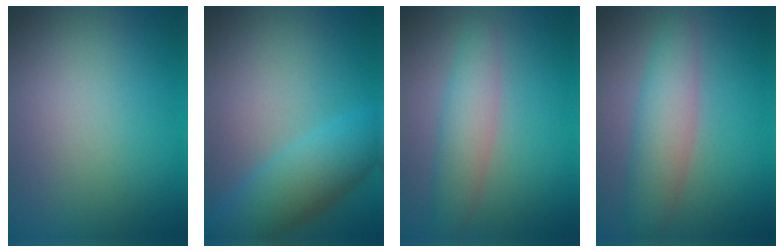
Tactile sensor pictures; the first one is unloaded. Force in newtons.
{"total": 5.7, "press": 5.7, "slide": 0.2}
{"total": 3.5, "press": 3.5, "slide": 0.0}
{"total": 4.4, "press": 4.4, "slide": 0.1}